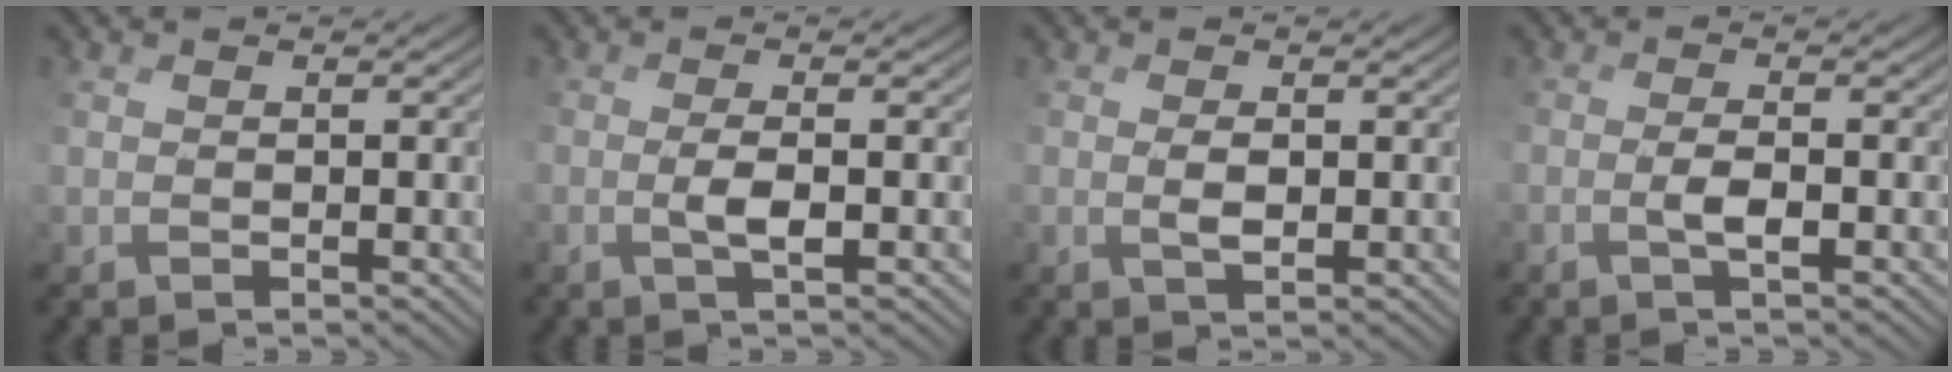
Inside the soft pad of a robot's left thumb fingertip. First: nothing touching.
{"total": 2.2, "force": [0.1, -0.4, 2.1], "torque": [-0.042, 0.011, 0.005]}
{"total": 1.7, "force": [0.7, 0.3, 1.5], "torque": [-0.031, 0.006, 0.021]}
{"total": 2.0, "force": [-0.2, -0.5, 1.9], "torque": [-0.037, 0.013, -0.001]}